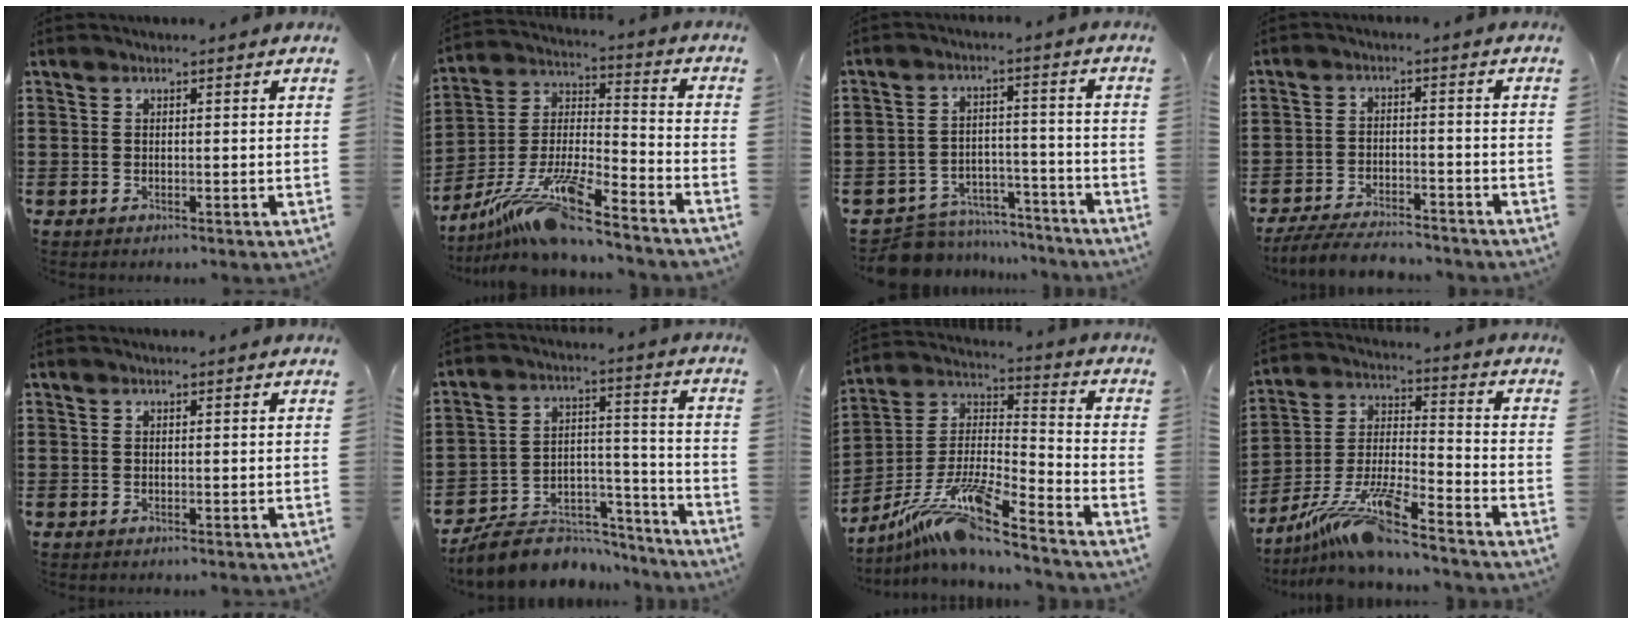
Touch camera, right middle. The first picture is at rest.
{"total": 14.9, "force": [-12.1, 1.0, 8.7], "torque": [-0.173, 0.015, -0.228]}
{"total": 6.8, "force": [-6.6, 1.4, 0.8], "torque": [-0.021, 0.017, -0.133]}
{"total": 5.3, "force": [-5.0, 0.6, 1.6], "torque": [-0.037, -0.002, -0.099]}
{"total": 0.0}
{"total": 8.1, "force": [-7.4, 2.8, 1.8], "torque": [-0.033, 0.023, -0.142]}
{"total": 13.4, "force": [-10.2, 0.9, 8.6], "torque": [-0.180, -0.001, -0.199]}
{"total": 12.7, "force": [-10.5, 0.8, 7.0], "torque": [-0.152, 0.004, -0.209]}